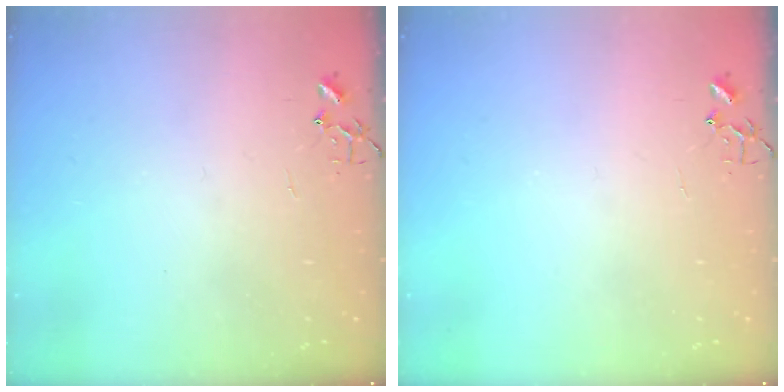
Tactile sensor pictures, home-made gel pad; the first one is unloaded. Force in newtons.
{"total": 0.0}